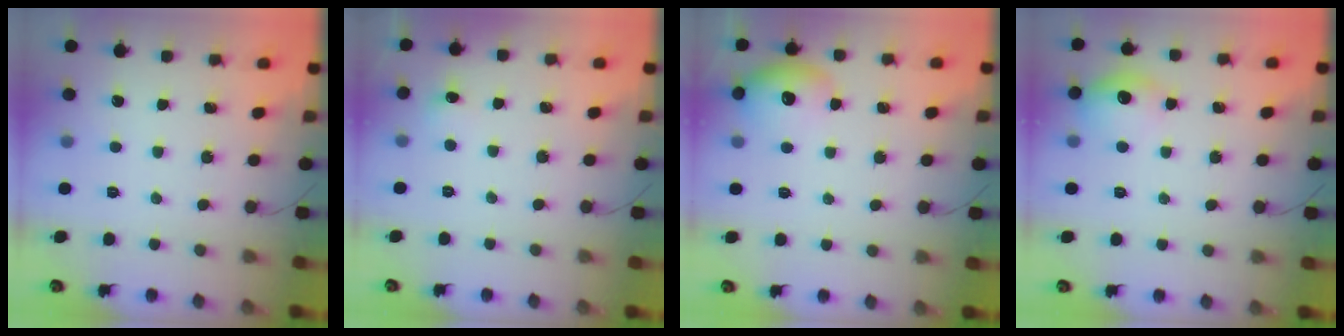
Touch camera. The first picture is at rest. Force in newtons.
{"total": 4.4, "press": 4.2, "slide": 1.2}
{"total": 11.5, "press": 11.4, "slide": 1.3}
{"total": 11.1, "press": 11.1, "slide": 0.2}